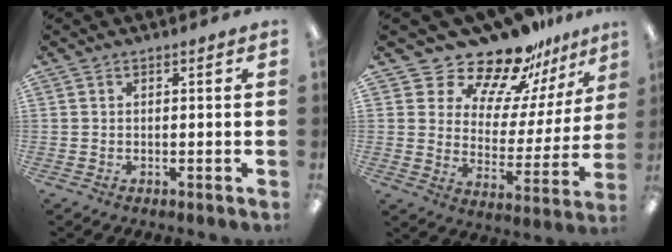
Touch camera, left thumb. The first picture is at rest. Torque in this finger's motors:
{"motor_torque": [0.35, 0.42, 0.00, -0.40, 0.01]}